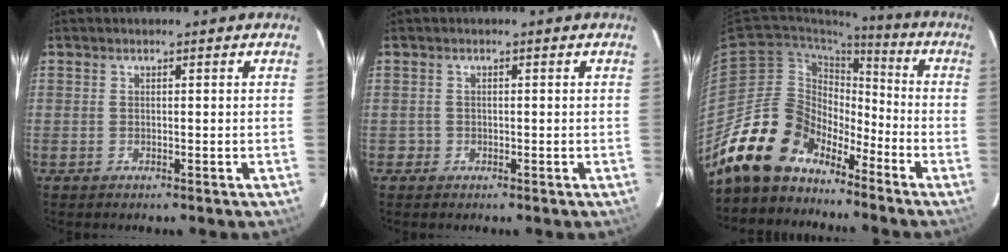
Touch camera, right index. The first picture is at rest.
{"total": 1.2, "force": [-0.5, 1.0, -0.1], "torque": [0.003, 0.005, -0.009]}
{"total": 15.5, "force": [-12.5, 8.2, 4.4], "torque": [-0.097, 0.024, -0.230]}